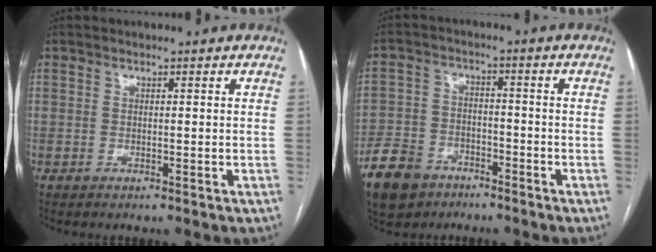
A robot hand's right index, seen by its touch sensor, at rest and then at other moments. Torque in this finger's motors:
{"motor_torque": [-0.19, -0.47, -0.93, -0.21]}